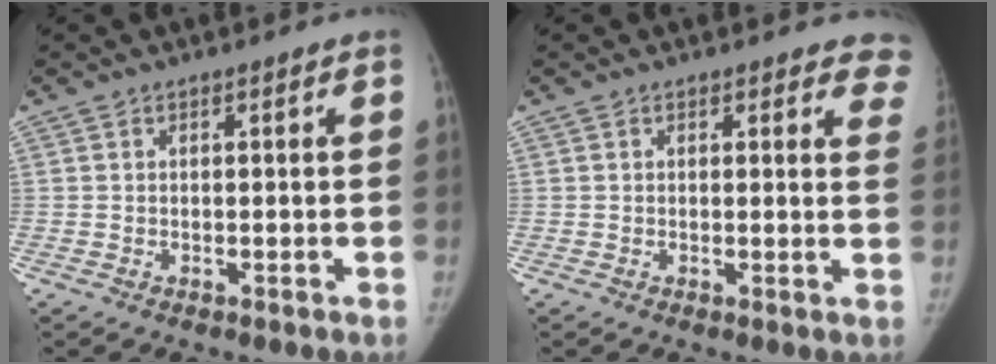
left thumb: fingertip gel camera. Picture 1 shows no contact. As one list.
[{"total": 5.9, "force": [5.3, 2.3, 1.5], "torque": [0.028, -0.021, 0.031]}]